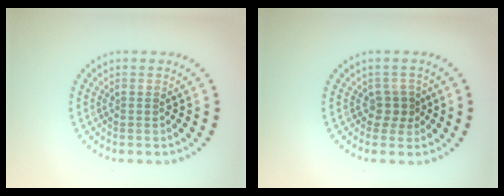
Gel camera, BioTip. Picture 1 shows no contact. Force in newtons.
{"total": 1.7, "press": 1.4, "slide": 1.1}